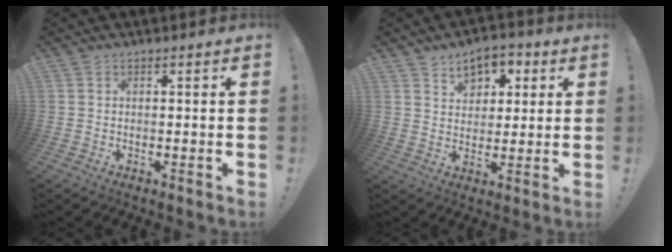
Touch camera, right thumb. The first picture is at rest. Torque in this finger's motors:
{"motor_torque": [0.03, 0.05, 0.00, 0.12, 0.14]}